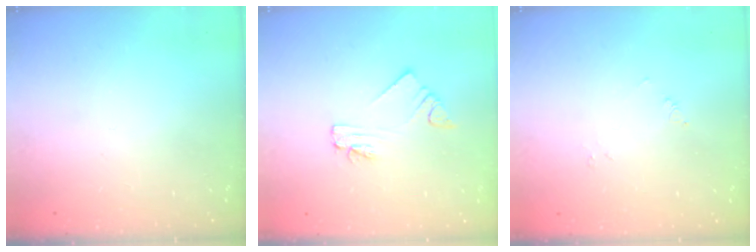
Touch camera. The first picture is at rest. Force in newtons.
{"total": 2.0, "press": 2.0, "slide": 0.1}
{"total": 0.0}